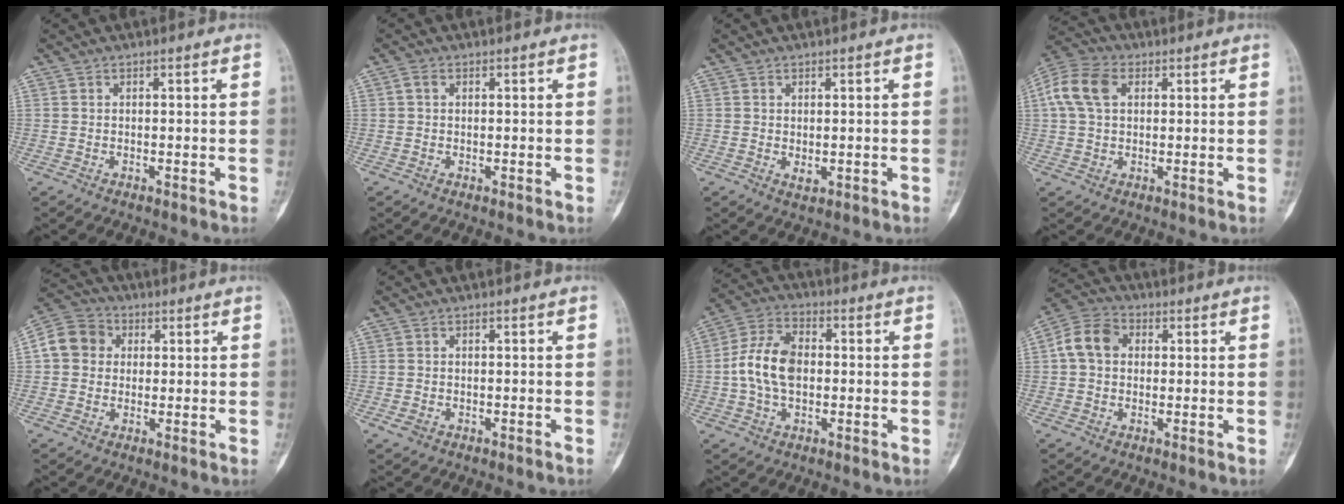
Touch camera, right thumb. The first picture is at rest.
{"total": 1.2, "force": [0.3, 0.8, 0.8], "torque": [-0.016, 0.002, 0.005]}
{"total": 1.3, "force": [0.0, 0.8, 1.0], "torque": [-0.015, -0.005, 0.004]}
{"total": 9.5, "force": [2.5, 6.4, 6.6], "torque": [-0.138, 0.022, 0.042]}
{"total": 8.4, "force": [1.2, 7.4, 3.8], "torque": [-0.056, 0.016, 0.008]}
{"total": 1.2, "force": [-0.7, 0.7, 0.7], "torque": [-0.024, 0.008, -0.010]}
{"total": 10.8, "force": [-0.3, 7.0, 8.2], "torque": [-0.155, 0.024, -0.012]}
{"total": 7.7, "force": [1.1, 6.0, 4.8], "torque": [-0.083, 0.022, 0.011]}